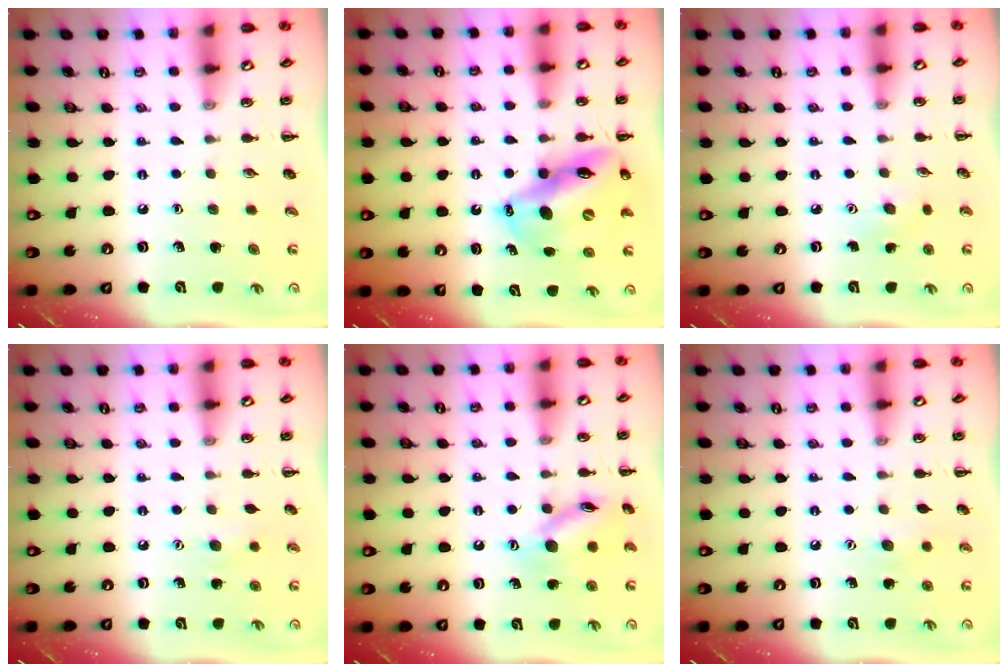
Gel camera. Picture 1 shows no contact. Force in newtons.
{"total": 15.2, "press": 14.7, "slide": 3.8}
{"total": 3.5, "press": 3.4, "slide": 0.9}
{"total": 5.4, "press": 5.3, "slide": 1.0}
{"total": 12.4, "press": 12.4, "slide": 0.6}
{"total": 6.3, "press": 6.2, "slide": 1.2}